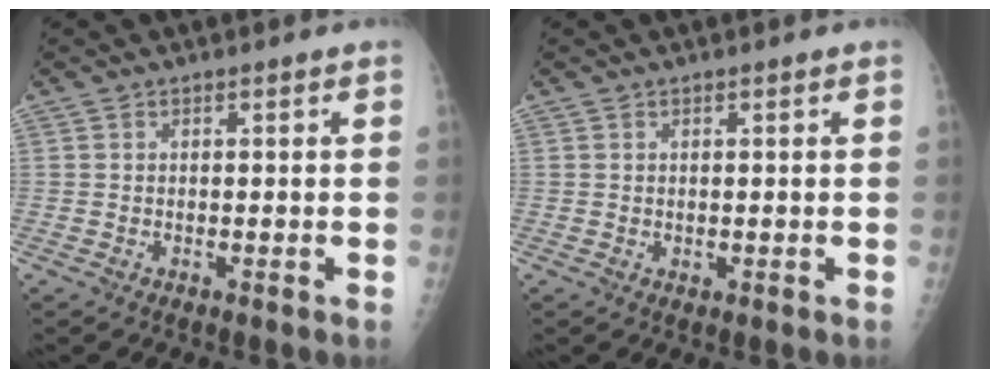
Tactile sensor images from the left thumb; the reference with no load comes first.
{"total": 0.8, "force": [0.4, 0.4, 0.5], "torque": [-0.006, -0.003, 0.006]}